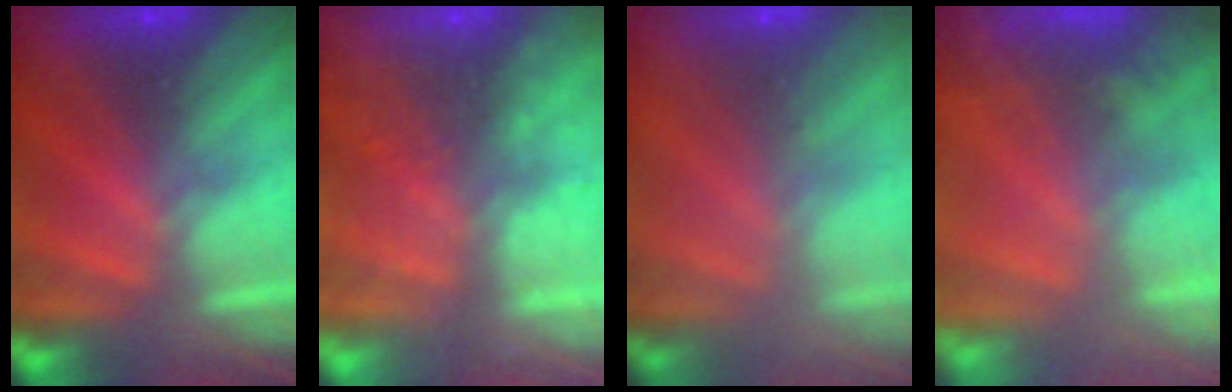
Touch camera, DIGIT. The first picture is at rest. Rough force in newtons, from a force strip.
{"total": 8.0}
{"total": 2.4}
{"total": 5.6}